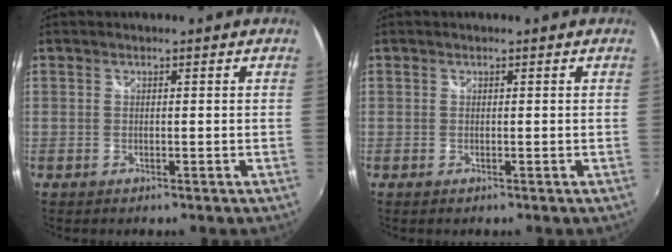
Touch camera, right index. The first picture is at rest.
{"total": 0.0}